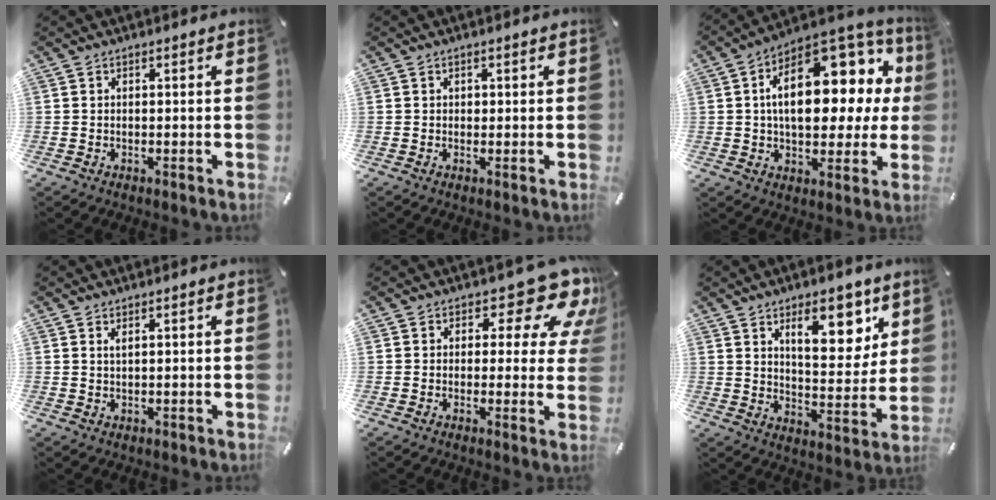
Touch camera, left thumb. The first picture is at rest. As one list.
[{"total": 0.7, "force": [0.2, 0.6, 0.2], "torque": [0.005, 0.000, 0.001]}, {"total": 21.0, "force": [6.0, 11.7, 16.4], "torque": [-0.244, -0.038, 0.097]}, {"total": 1.3, "force": [0.7, 0.4, 1.0], "torque": [-0.021, 0.000, 0.012]}, {"total": 12.9, "force": [7.0, 5.9, 9.0], "torque": [-0.113, -0.048, 0.116]}, {"total": 13.9, "force": [7.5, 6.5, 9.6], "torque": [-0.124, -0.034, 0.124]}]